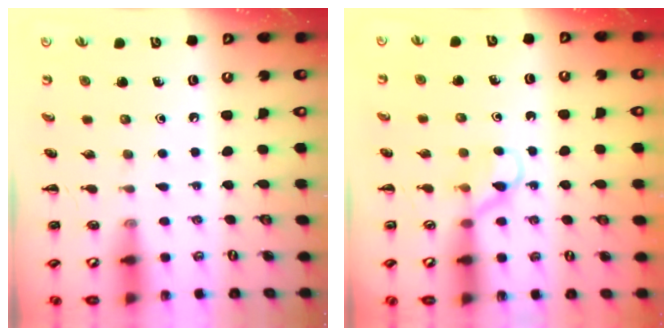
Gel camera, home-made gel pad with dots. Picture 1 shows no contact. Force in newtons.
{"total": 3.6, "press": 3.4, "slide": 1.3}